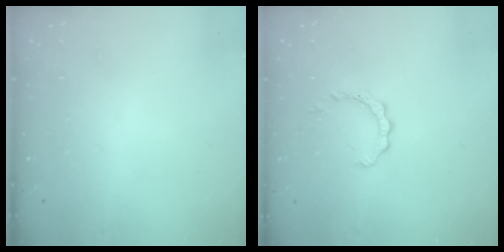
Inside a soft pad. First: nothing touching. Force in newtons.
{"total": 2.4, "press": 2.4, "slide": 0.3}